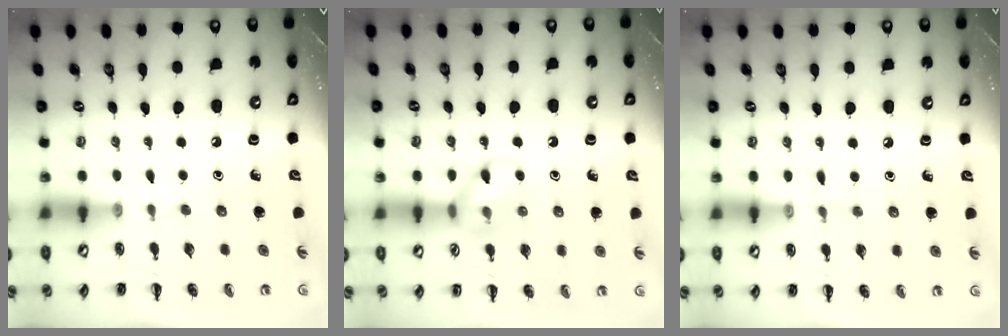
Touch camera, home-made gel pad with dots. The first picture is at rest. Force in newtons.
{"total": 8.8, "press": 8.8, "slide": 0.7}
{"total": 3.5, "press": 3.3, "slide": 1.1}